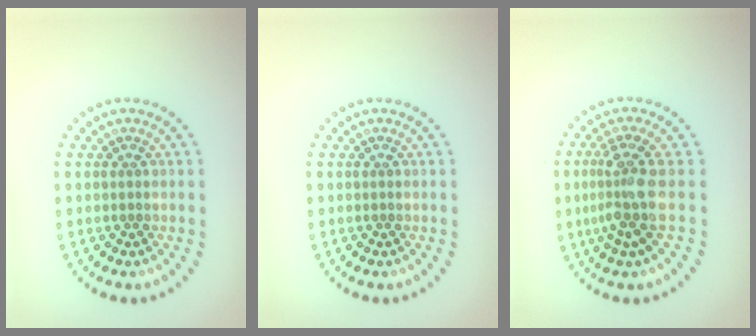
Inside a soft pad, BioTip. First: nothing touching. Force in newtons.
{"total": 0.0}
{"total": 3.6, "press": 2.9, "slide": 2.2}